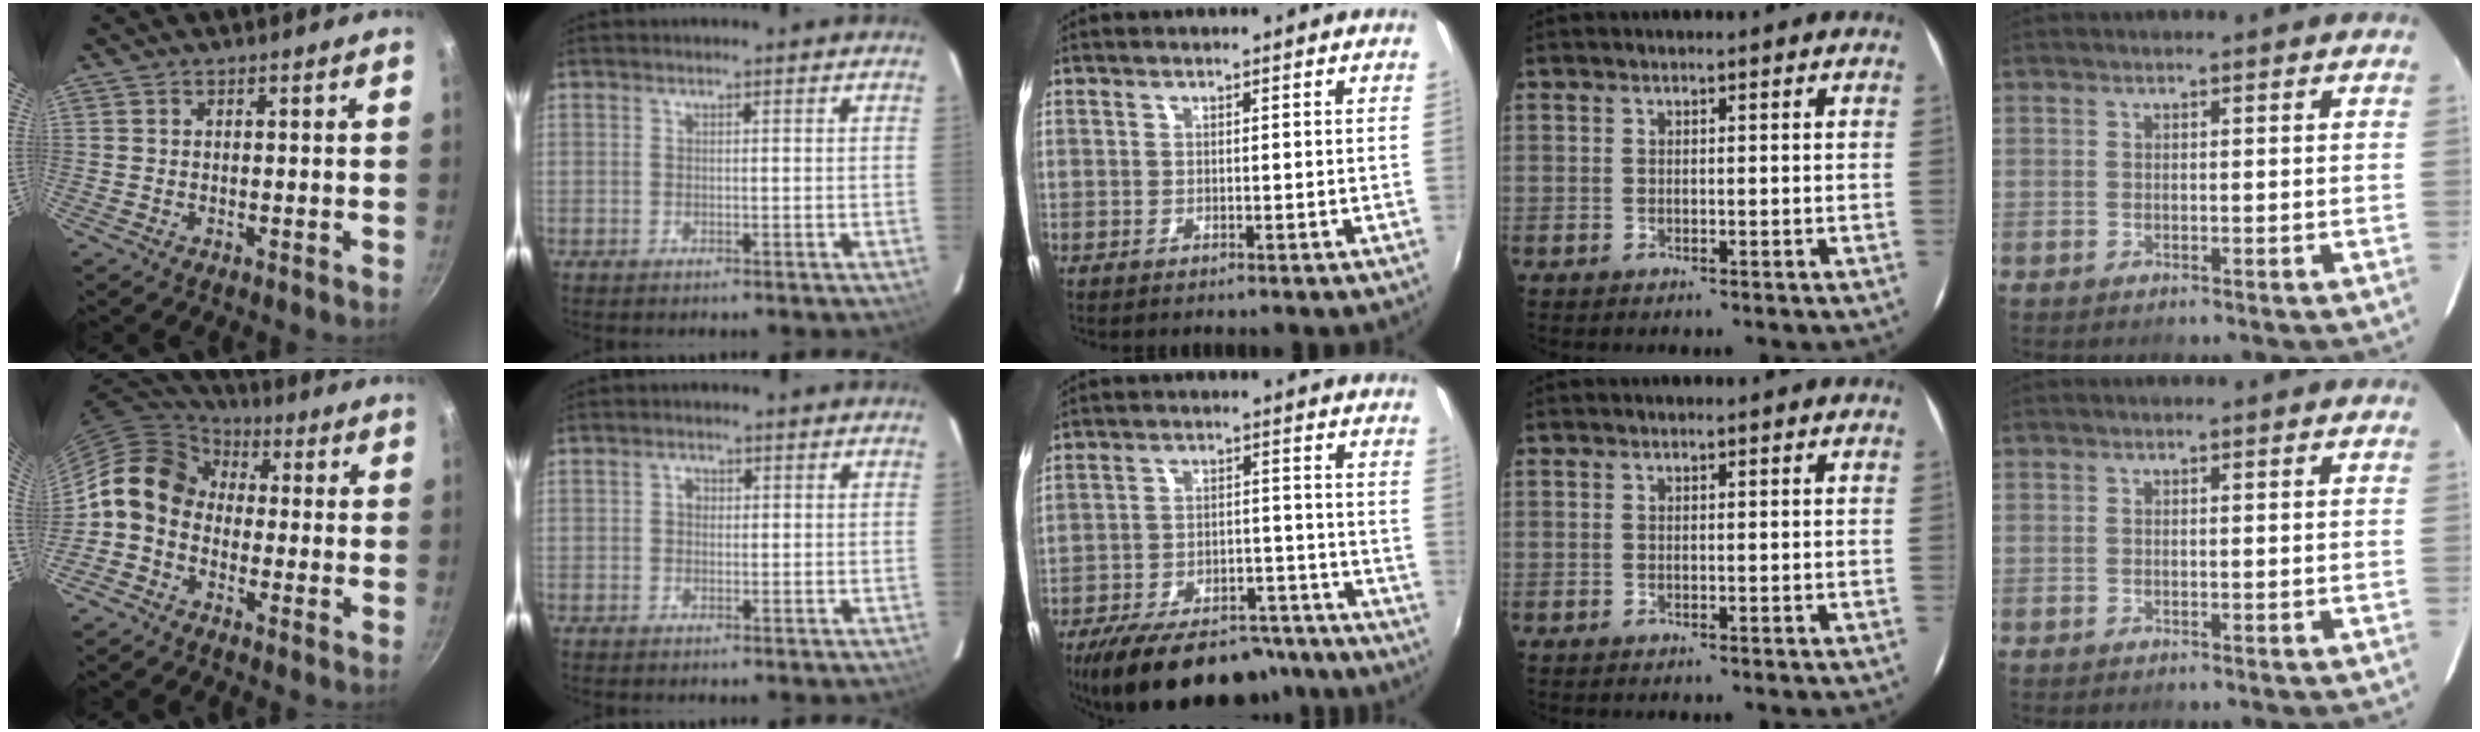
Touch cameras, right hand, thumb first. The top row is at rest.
{"thumb": {"total": 11.2, "force": [-0.5, 8.8, 6.9], "torque": [-0.103, 0.040, -0.033]}, "index": {"total": 1.4, "force": [0.1, 1.3, 0.6], "torque": [-0.009, 0.007, 0.000]}, "middle": {"total": 21.2, "force": [-17.3, 7.9, 9.5], "torque": [-0.178, 0.004, -0.233]}}